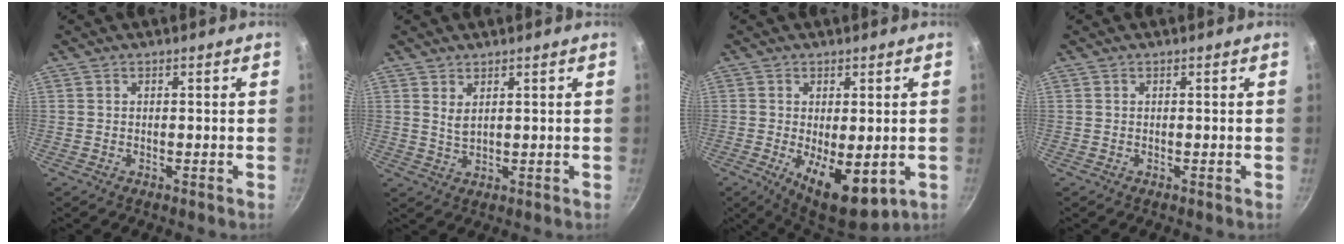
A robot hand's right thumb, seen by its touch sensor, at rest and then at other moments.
{"total": 2.5, "force": [1.4, 1.1, 1.8], "torque": [-0.033, -0.013, 0.028]}
{"total": 10.8, "force": [-2.3, 4.7, 9.5], "torque": [-0.130, -0.013, -0.019]}
{"total": 0.0}